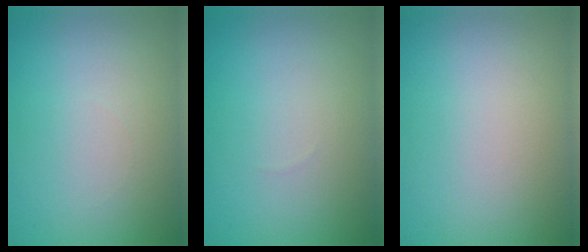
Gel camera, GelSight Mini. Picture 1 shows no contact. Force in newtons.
{"total": 0.0}
{"total": 0.0}